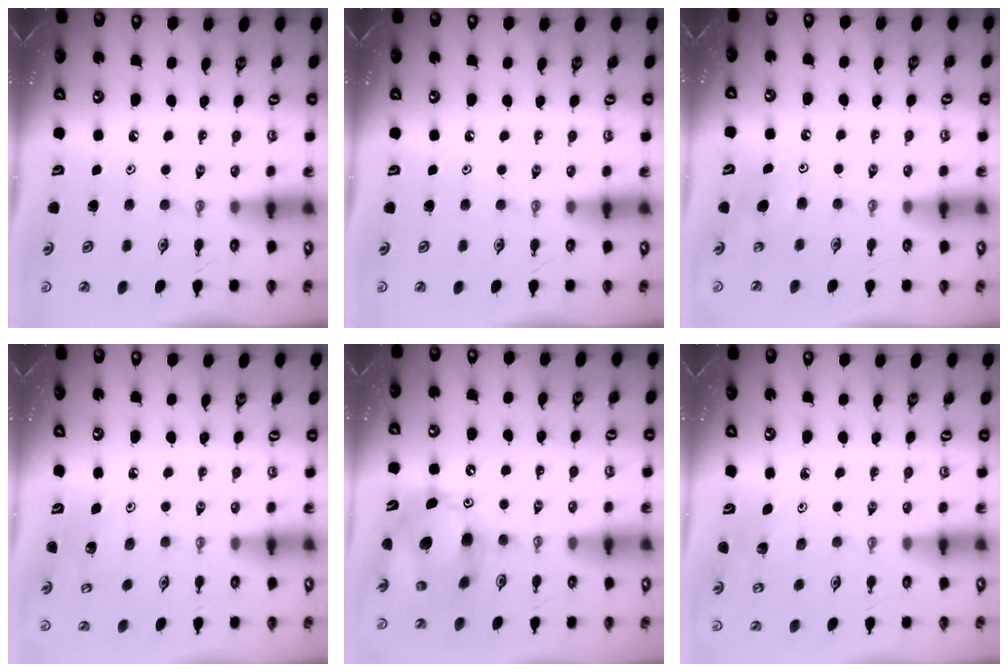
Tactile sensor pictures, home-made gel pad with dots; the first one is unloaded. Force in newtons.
{"total": 0.0}
{"total": 4.8, "press": 4.8, "slide": 0.5}
{"total": 4.9, "press": 4.8, "slide": 0.3}
{"total": 13.1, "press": 13.0, "slide": 1.6}
{"total": 2.7, "press": 2.7, "slide": 0.4}